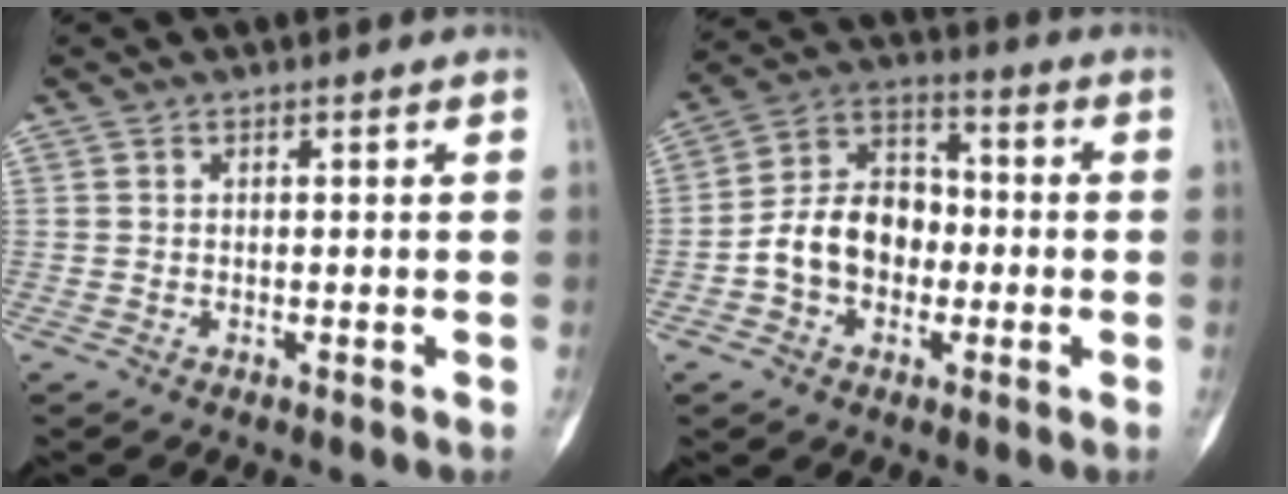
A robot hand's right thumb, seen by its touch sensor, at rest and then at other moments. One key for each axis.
{"total": 12.0, "fx": -2.2, "fy": 9.2, "fz": 7.4, "tx": -0.102, "ty": 0.043, "tz": -0.048}